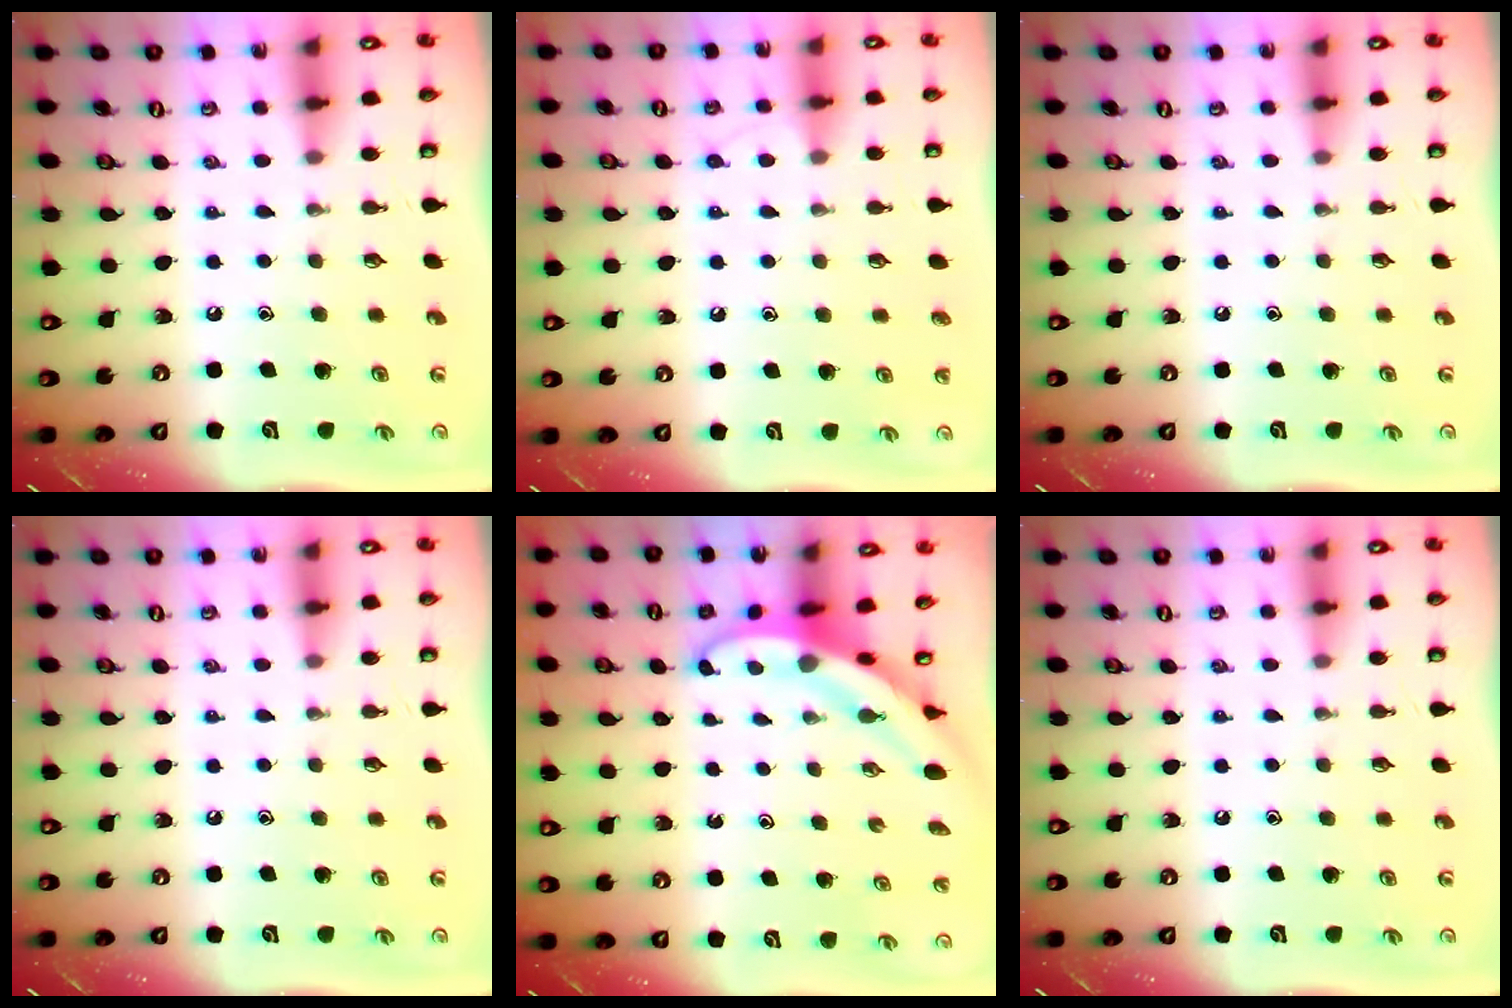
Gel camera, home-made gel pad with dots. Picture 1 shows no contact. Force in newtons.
{"total": 4.2, "press": 4.2, "slide": 0.5}
{"total": 0.0}
{"total": 0.0}
{"total": 5.1, "press": 5.1, "slide": 0.4}
{"total": 0.0}